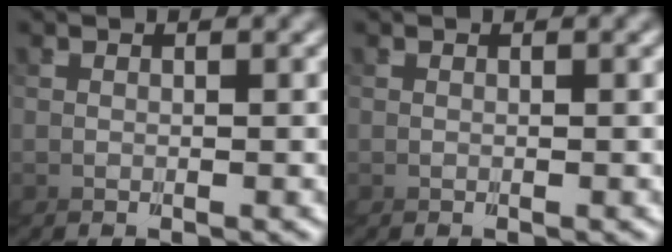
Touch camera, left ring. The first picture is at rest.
{"total": 0.0}